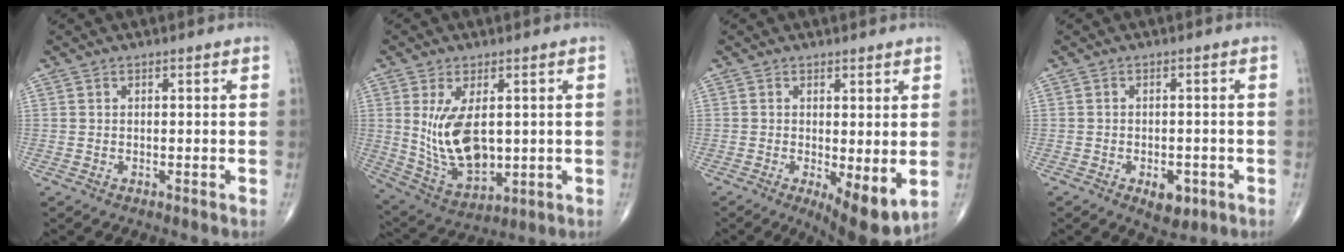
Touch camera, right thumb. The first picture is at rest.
{"total": 12.8, "force": [1.5, 6.9, 10.7], "torque": [-0.188, -0.018, 0.049]}
{"total": 8.2, "force": [-1.3, 2.7, 7.6], "torque": [-0.113, -0.025, -0.014]}
{"total": 4.8, "force": [-2.0, 2.7, 3.4], "torque": [-0.037, 0.005, -0.021]}